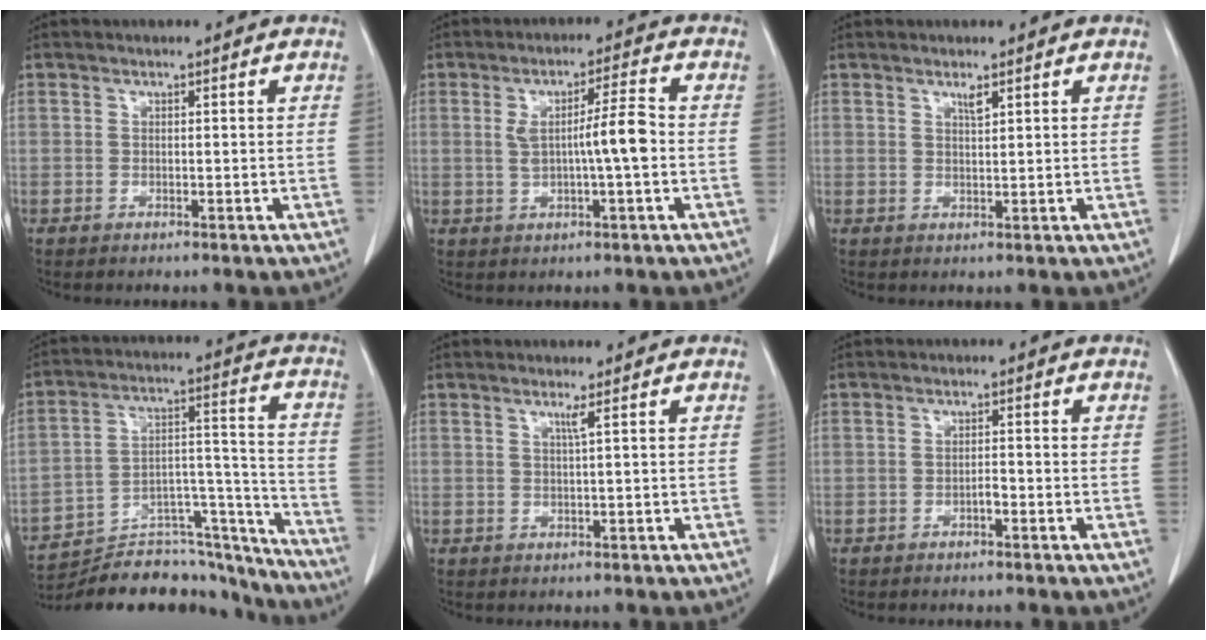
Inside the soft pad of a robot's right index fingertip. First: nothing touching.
{"total": 6.5, "force": [-0.1, 0.2, 6.5], "torque": [-0.107, 0.009, 0.003]}
{"total": 1.4, "force": [0.9, 0.1, 1.0], "torque": [-0.020, -0.004, 0.018]}
{"total": 24.0, "force": [-22.4, 5.6, 6.5], "torque": [-0.085, 0.044, -0.330]}
{"total": 1.2, "force": [0.5, -0.5, 1.0], "torque": [-0.027, -0.006, 0.014]}
{"total": 1.0, "force": [-0.6, 0.2, 0.8], "torque": [-0.011, 0.003, -0.008]}